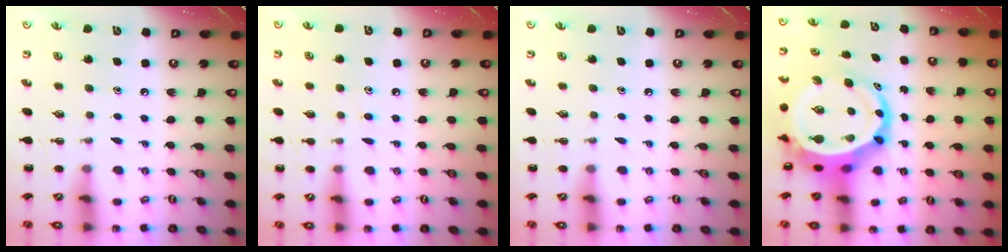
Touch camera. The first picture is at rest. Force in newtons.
{"total": 5.8, "press": 5.6, "slide": 1.7}
{"total": 0.0}
{"total": 11.5, "press": 11.0, "slide": 3.1}